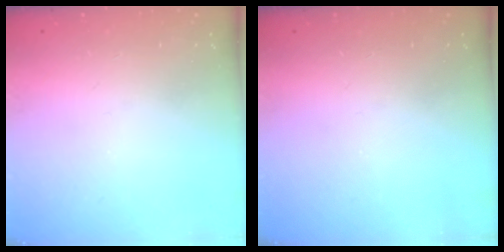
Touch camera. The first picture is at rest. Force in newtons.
{"total": 0.0}